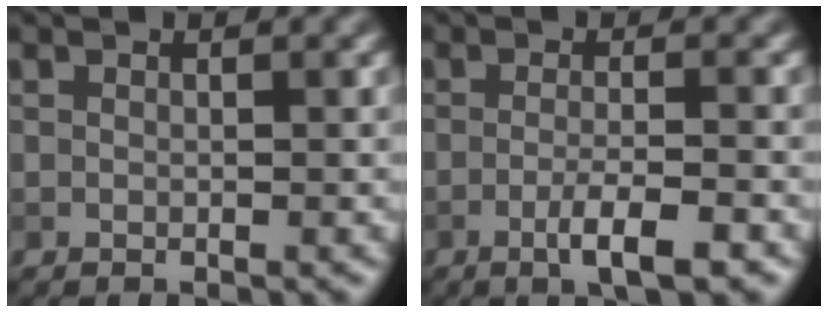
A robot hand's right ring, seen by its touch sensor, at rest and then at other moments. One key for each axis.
{"total": 3.8, "fx": -1.9, "fy": 0.6, "fz": 3.2, "tx": -0.057, "ty": -0.001, "tz": -0.037}